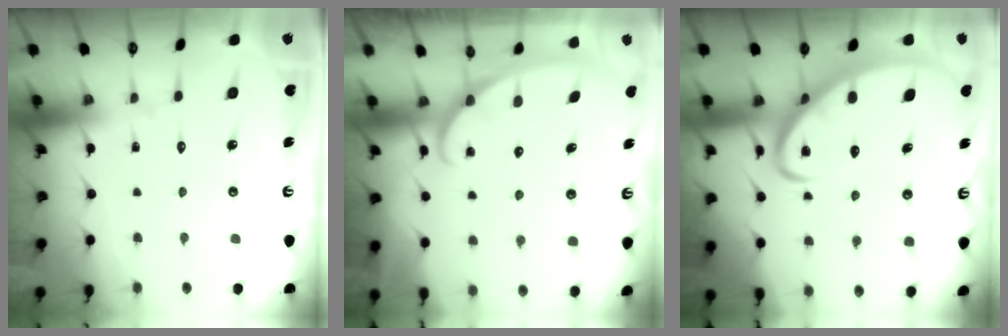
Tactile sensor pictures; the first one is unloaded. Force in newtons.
{"total": 2.9, "press": 2.9, "slide": 0.2}
{"total": 6.6, "press": 6.6, "slide": 0.6}